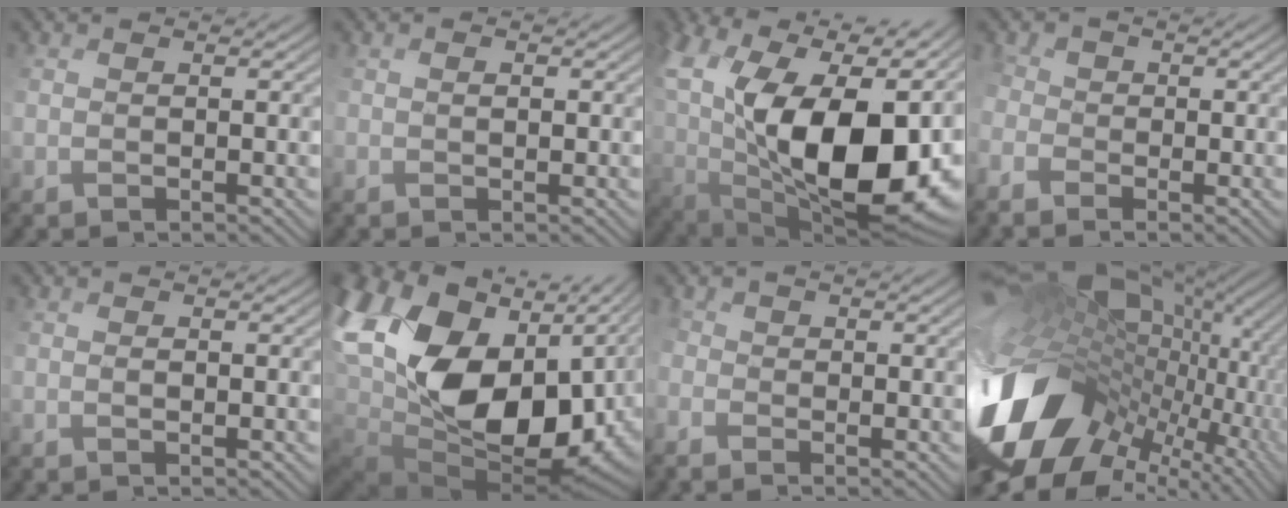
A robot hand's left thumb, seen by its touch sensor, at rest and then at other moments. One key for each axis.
{"total": 0.9, "fx": 0.4, "fy": 0.6, "fz": 0.5, "tx": -0.012, "ty": 0.003, "tz": 0.017}
{"total": 20.9, "fx": 4.9, "fy": 10.5, "fz": 17.4, "tx": -0.313, "ty": 0.020, "tz": 0.100}
{"total": 2.9, "fx": -1.4, "fy": 2.0, "fz": 1.6, "tx": -0.048, "ty": 0.002, "tz": -0.022}
{"total": 0.5, "fx": 0.2, "fy": 0.2, "fz": 0.4, "tx": -0.005, "ty": 0.003, "tz": 0.011}
{"total": 20.9, "fx": 3.8, "fy": 13.2, "fz": 15.8, "tx": -0.356, "ty": -0.032, "tz": 0.120}
{"total": 2.3, "fx": -1.0, "fy": 1.6, "fz": 1.3, "tx": -0.041, "ty": 0.000, "tz": -0.015}
{"total": 18.7, "fx": -0.6, "fy": 12.3, "fz": 14.1, "tx": -0.311, "ty": -0.019, "tz": 0.013}